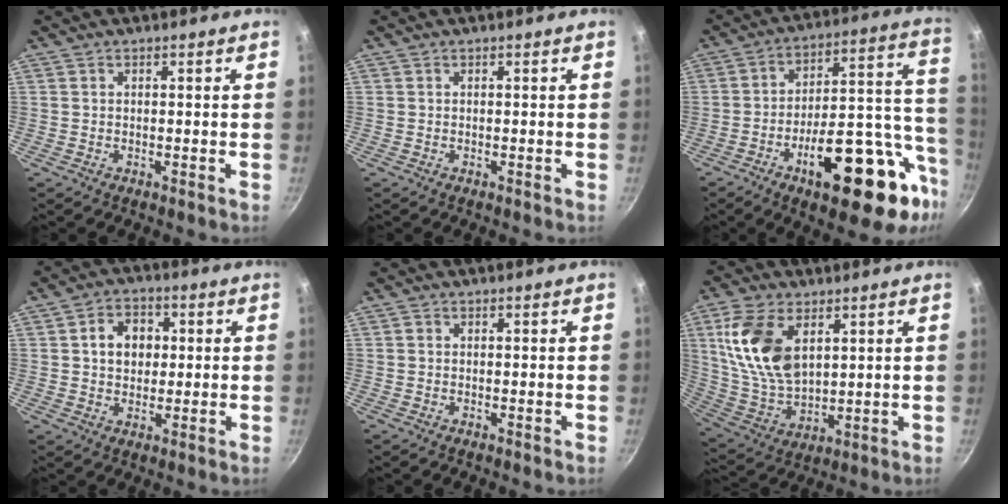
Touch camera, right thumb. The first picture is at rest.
{"total": 0.0}
{"total": 25.1, "force": [-9.7, 10.3, 20.7], "torque": [-0.243, 0.052, -0.136]}
{"total": 7.2, "force": [1.1, 5.8, 4.2], "torque": [-0.039, 0.009, 0.011]}
{"total": 0.7, "force": [-0.1, 0.6, 0.3], "torque": [-0.005, 0.003, -0.004]}
{"total": 15.8, "force": [5.3, 9.2, 11.6], "torque": [-0.211, -0.021, 0.117]}